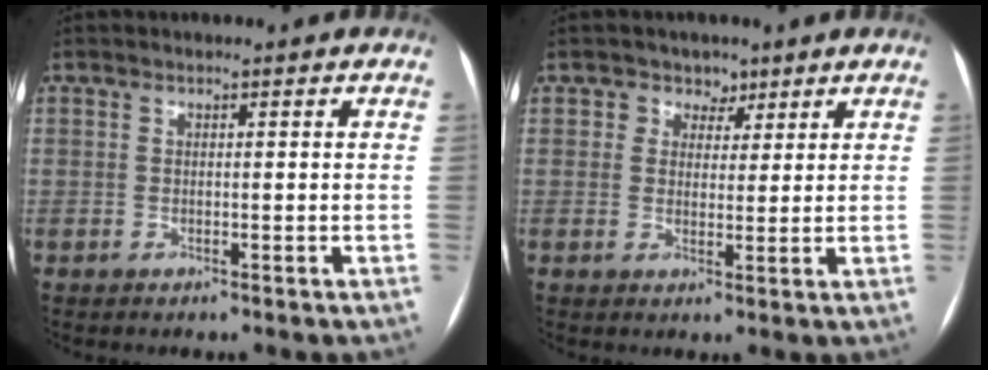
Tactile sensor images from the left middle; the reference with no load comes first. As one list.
[{"total": 3.4, "force": [2.0, 2.7, -0.1], "torque": [0.014, -0.001, 0.022]}]